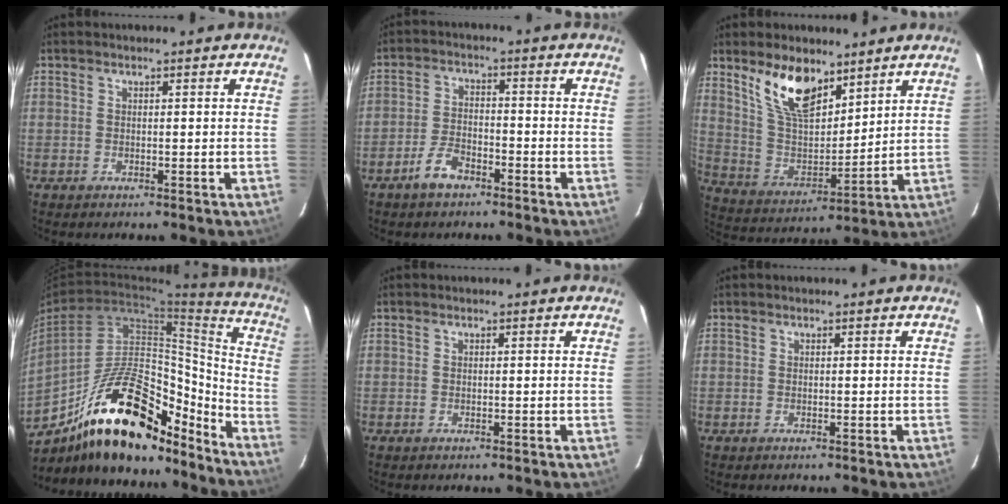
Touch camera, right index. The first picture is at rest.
{"total": 5.5, "force": [-3.9, 2.5, 3.0], "torque": [-0.074, 0.006, -0.072]}
{"total": 13.8, "force": [9.1, 6.2, 8.3], "torque": [-0.160, 0.000, 0.183]}
{"total": 25.6, "force": [-18.0, 10.4, 14.9], "torque": [-0.235, 0.038, -0.261]}
{"total": 0.0}
{"total": 0.0}